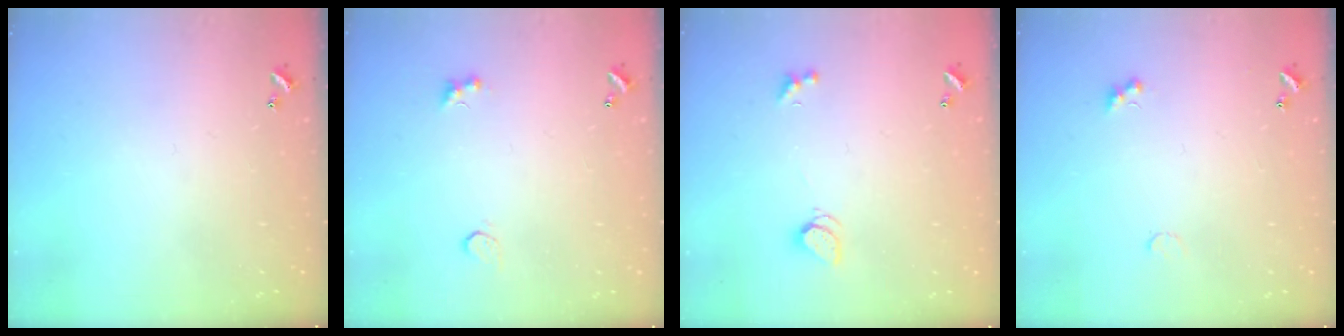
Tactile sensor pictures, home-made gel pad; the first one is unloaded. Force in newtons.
{"total": 2.8, "press": 2.7, "slide": 0.8}
{"total": 1.8, "press": 1.8, "slide": 0.5}
{"total": 1.9, "press": 1.7, "slide": 0.7}